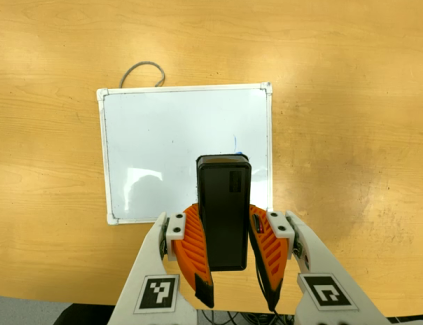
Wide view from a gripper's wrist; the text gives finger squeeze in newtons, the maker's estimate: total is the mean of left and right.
{"total": 9.2, "left": 7.9, "right": 10.5}